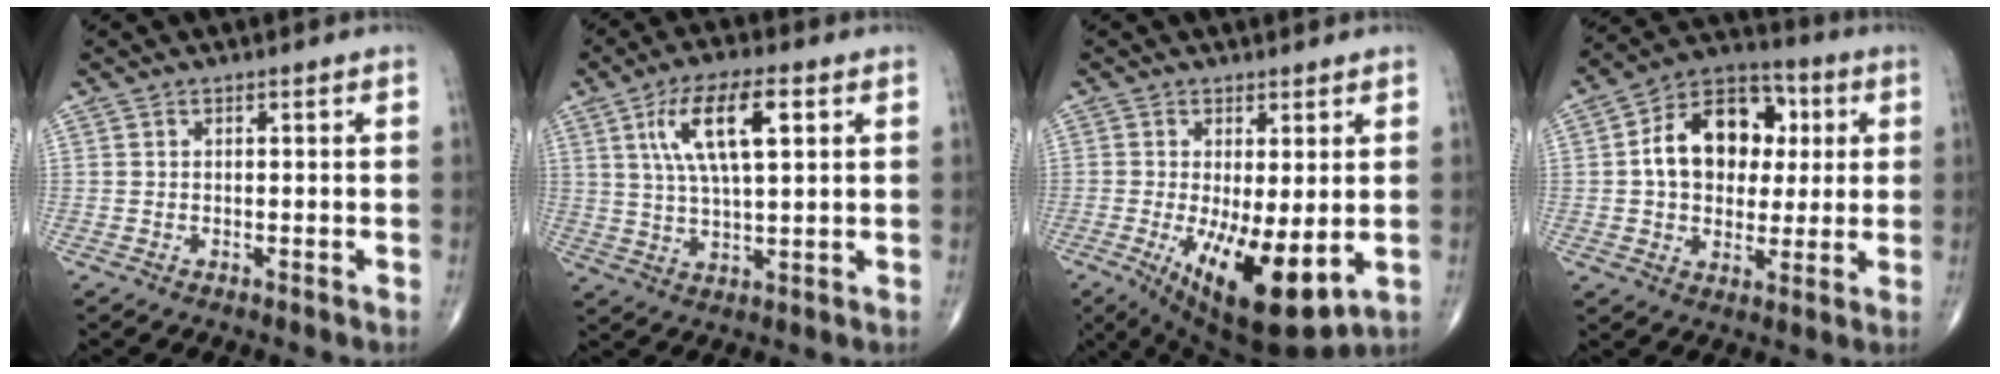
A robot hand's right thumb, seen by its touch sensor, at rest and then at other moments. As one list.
[{"total": 12.3, "force": [4.2, 4.2, 10.7], "torque": [-0.192, -0.001, 0.077]}, {"total": 13.7, "force": [-2.8, 4.9, 12.5], "torque": [-0.203, -0.030, -0.026]}, {"total": 16.5, "force": [2.5, 11.9, 11.2], "torque": [-0.137, 0.017, 0.034]}]